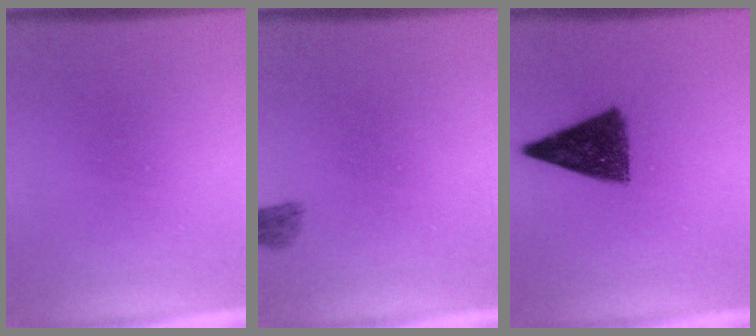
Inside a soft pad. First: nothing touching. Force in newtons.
{"total": 1.6}
{"total": 8.4}